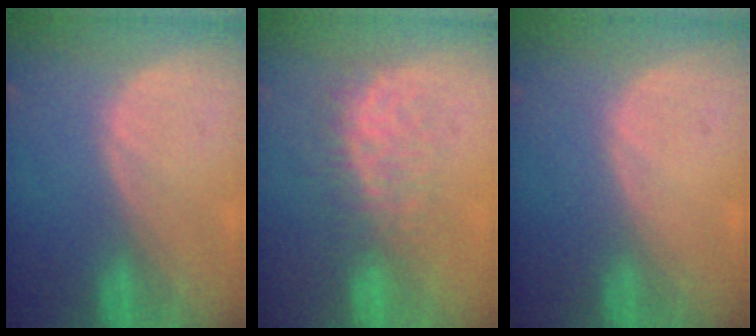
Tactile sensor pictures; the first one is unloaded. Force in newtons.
{"total": 7.7, "press": 7.3, "slide": 2.7}
{"total": 0.0}